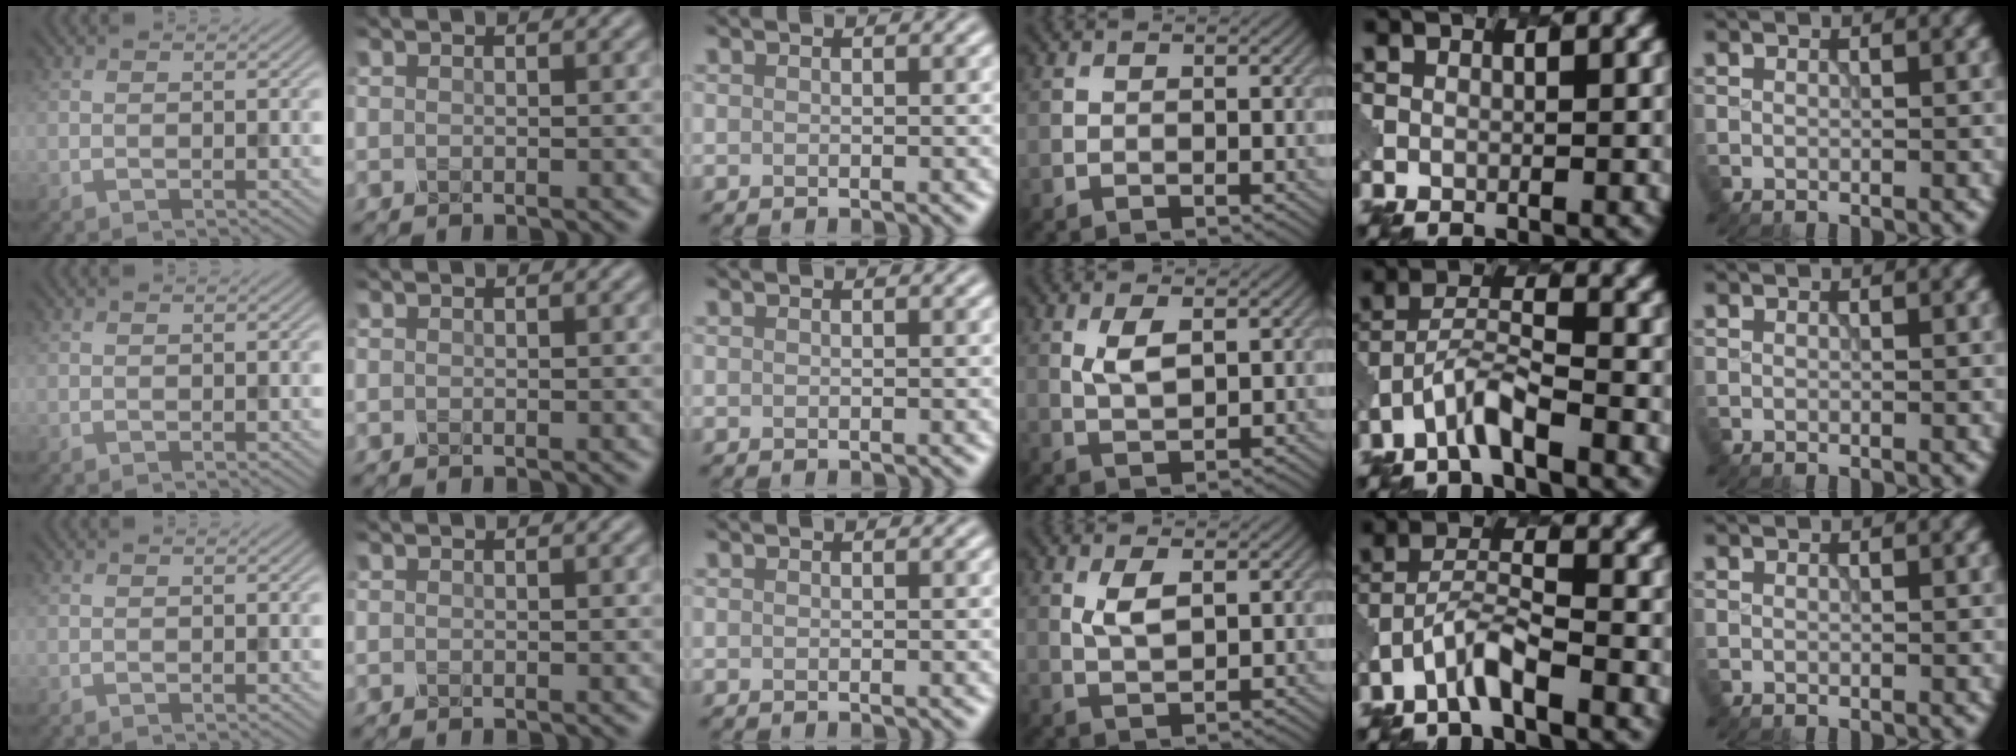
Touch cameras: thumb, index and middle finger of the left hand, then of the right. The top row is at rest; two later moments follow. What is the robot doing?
{"motion": "extract", "object": "pen bag"}